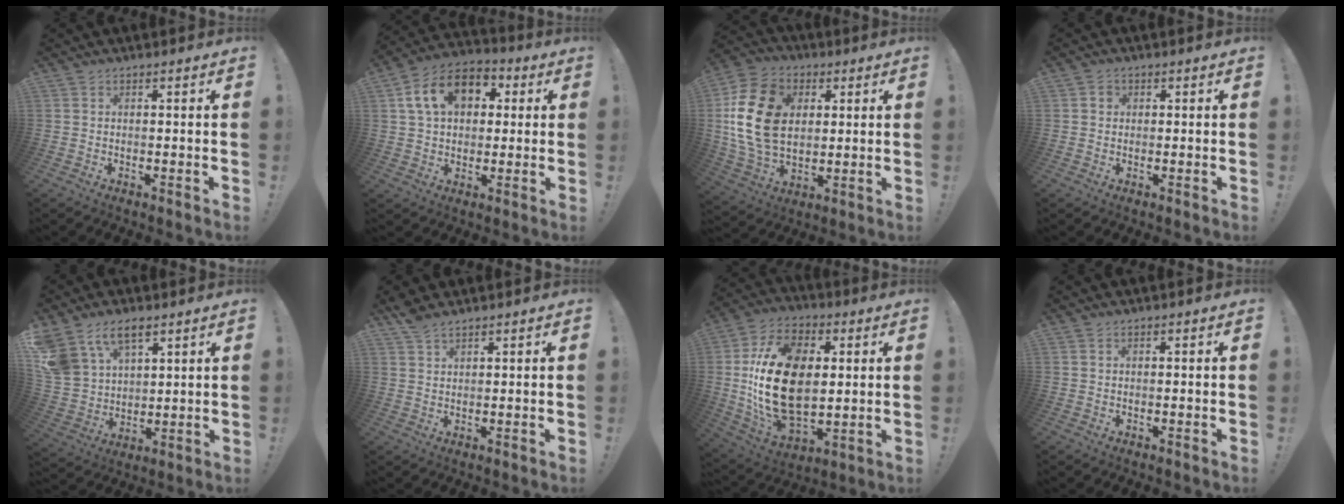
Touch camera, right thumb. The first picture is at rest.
{"total": 14.9, "force": [4.8, 10.8, 9.1], "torque": [-0.143, 0.005, 0.094]}
{"total": 21.1, "force": [3.7, 15.7, 13.6], "torque": [-0.256, -0.001, 0.069]}
{"total": 1.8, "force": [0.4, 1.7, 0.4], "torque": [-0.002, 0.002, 0.004]}
{"total": 13.4, "force": [7.9, 8.5, 6.6], "torque": [-0.138, -0.040, 0.160]}
{"total": 3.8, "force": [3.1, 1.2, 1.9], "torque": [-0.040, -0.015, 0.059]}
{"total": 25.3, "force": [2.3, 16.7, 18.9], "torque": [-0.367, -0.003, 0.051]}
{"total": 0.7, "force": [0.4, 0.5, 0.2], "torque": [0.002, -0.003, 0.007]}